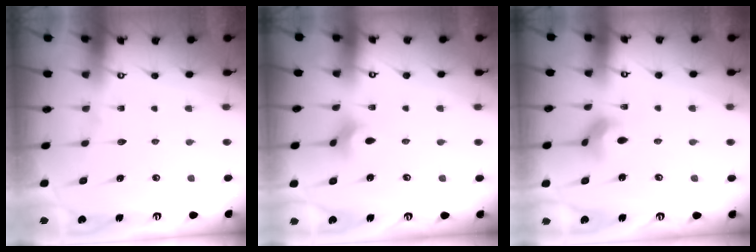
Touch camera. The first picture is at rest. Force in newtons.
{"total": 2.2, "press": 2.2, "slide": 0.5}
{"total": 4.9, "press": 4.9, "slide": 0.5}